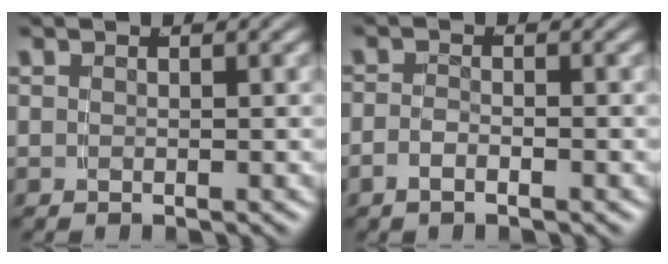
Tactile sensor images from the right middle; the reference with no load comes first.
{"total": 1.4, "force": [-1.0, 0.5, 0.8], "torque": [-0.020, -0.005, -0.019]}